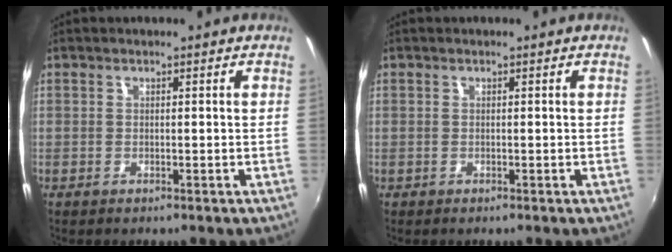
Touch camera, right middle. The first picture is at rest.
{"total": 0.0}